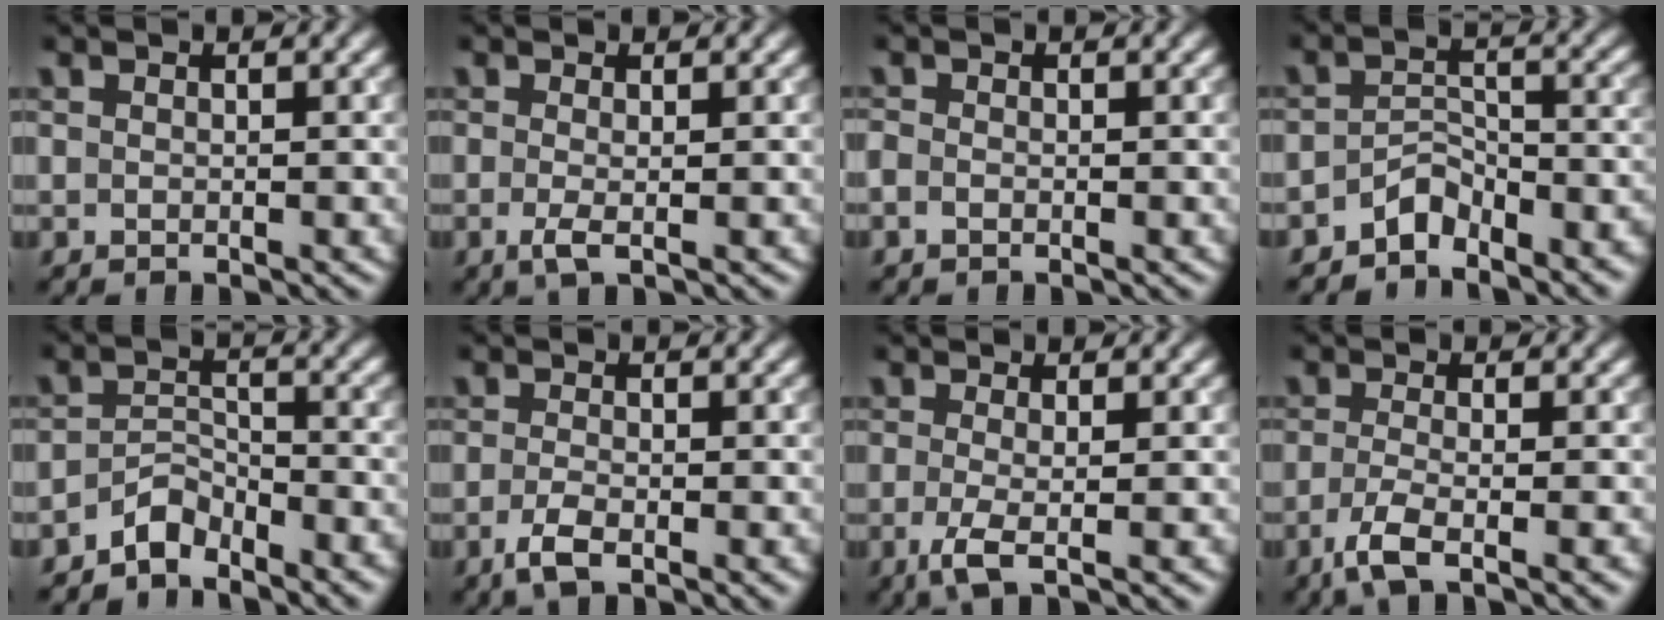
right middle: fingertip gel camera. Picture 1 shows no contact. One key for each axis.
{"total": 1.7, "fx": -0.4, "fy": 0.3, "fz": 1.6, "tx": -0.034, "ty": -0.007, "tz": -0.009}
{"total": 0.7, "fx": -0.5, "fy": 0.4, "fz": 0.4, "tx": -0.011, "ty": -0.003, "tz": -0.011}
{"total": 4.0, "fx": -3.1, "fy": 1.8, "fz": 1.7, "tx": -0.024, "ty": 0.004, "tz": -0.060}
{"total": 2.9, "fx": -2.5, "fy": 1.0, "fz": 1.0, "tx": -0.017, "ty": 0.011, "tz": -0.051}
{"total": 3.0, "fx": -1.4, "fy": 1.0, "fz": 2.5, "tx": -0.049, "ty": -0.006, "tz": -0.029}
{"total": 3.1, "fx": -0.8, "fy": 0.8, "fz": 2.9, "tx": -0.056, "ty": -0.009, "tz": -0.018}
{"total": 4.4, "fx": -2.0, "fy": 1.3, "fz": 3.7, "tx": -0.063, "ty": -0.011, "tz": -0.047}